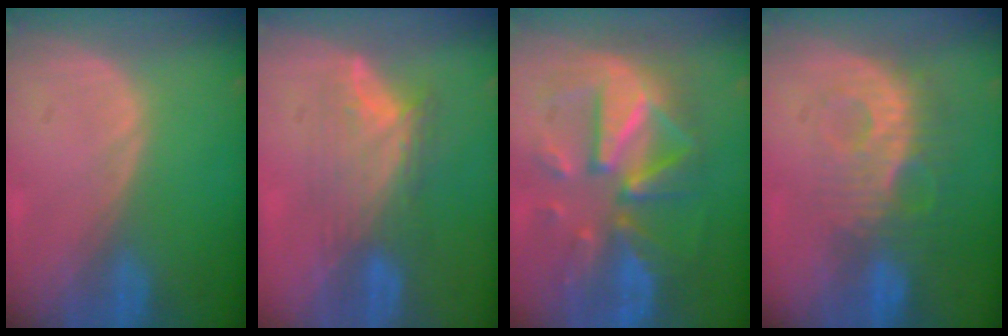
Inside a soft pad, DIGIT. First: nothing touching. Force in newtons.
{"total": 7.0, "press": 6.5, "slide": 2.6}
{"total": 12.2, "press": 12.1, "slide": 1.1}
{"total": 9.3, "press": 8.3, "slide": 4.2}